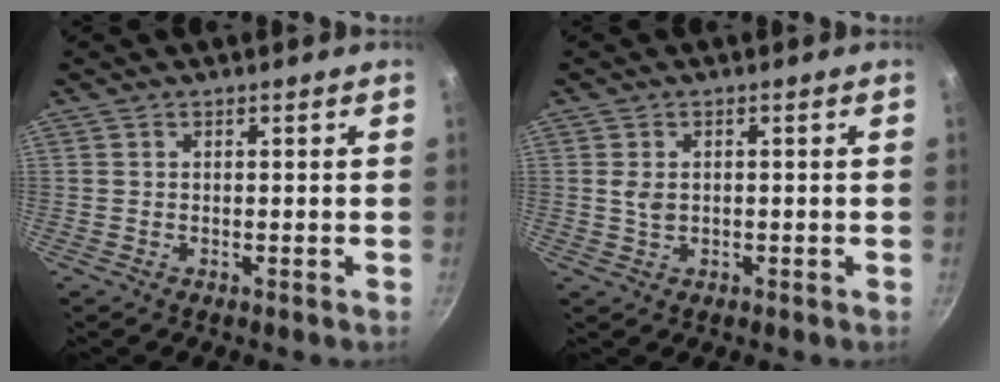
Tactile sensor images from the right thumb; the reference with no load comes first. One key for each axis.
{"total": 2.3, "fx": 0.0, "fy": 1.7, "fz": 1.7, "tx": -0.030, "ty": 0.000, "tz": 0.001}